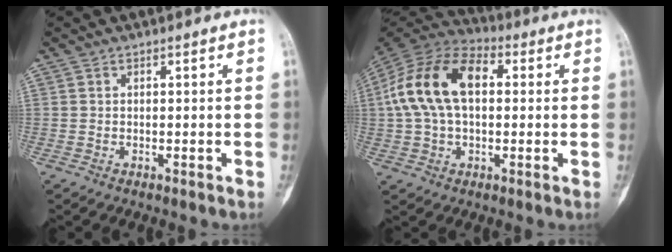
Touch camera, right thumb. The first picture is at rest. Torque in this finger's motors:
{"motor_torque": [0.16, 1.03, 1.08, -0.93, 0.51]}